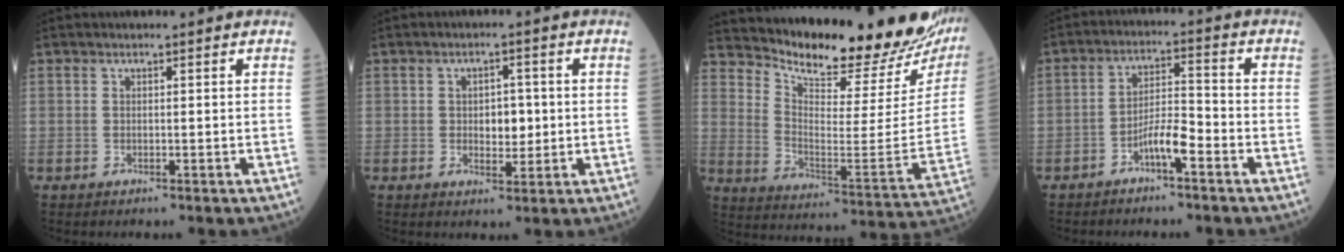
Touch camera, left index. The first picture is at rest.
{"total": 3.6, "force": [-0.1, 2.1, 2.9], "torque": [-0.037, 0.001, 0.000]}
{"total": 24.2, "force": [22.4, 3.8, 8.5], "torque": [-0.140, -0.106, 0.298]}
{"total": 5.1, "force": [-3.2, 0.7, 3.9], "torque": [-0.073, 0.006, -0.061]}